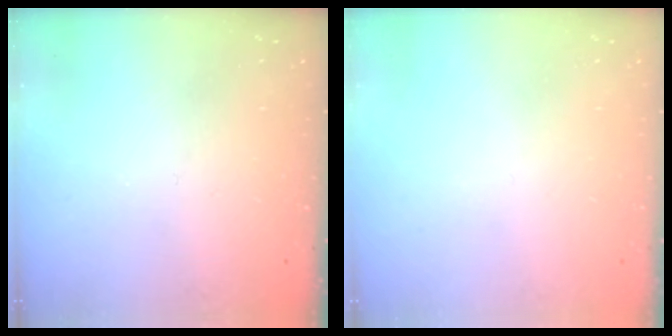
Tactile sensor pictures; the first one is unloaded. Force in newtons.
{"total": 0.0}